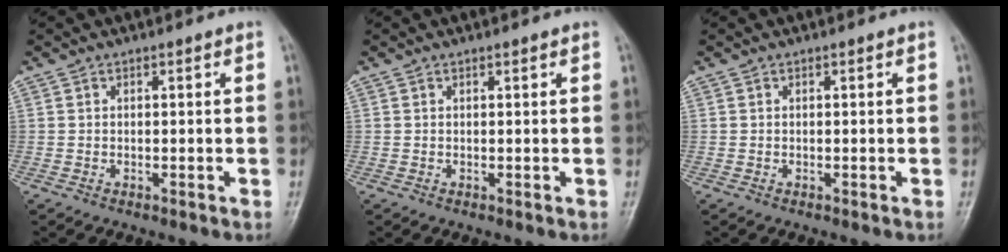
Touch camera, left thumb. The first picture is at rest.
{"total": 0.6, "force": [0.5, 0.0, 0.4], "torque": [-0.010, -0.003, 0.009]}
{"total": 0.0}